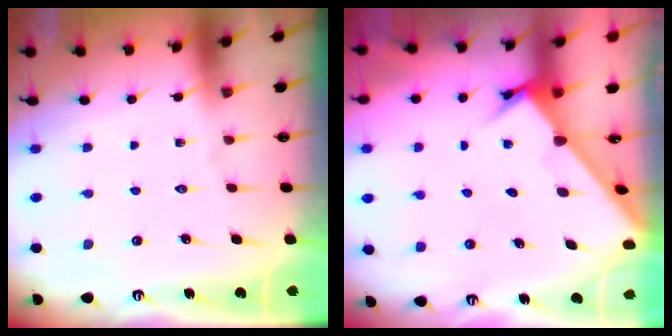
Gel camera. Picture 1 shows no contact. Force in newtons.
{"total": 2.4, "press": 2.4, "slide": 0.3}